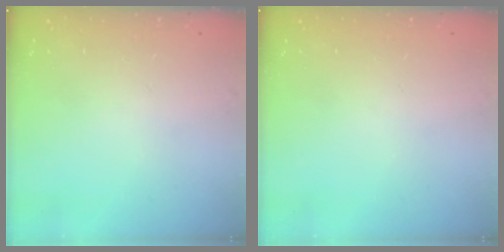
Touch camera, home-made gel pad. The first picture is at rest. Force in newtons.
{"total": 0.0}